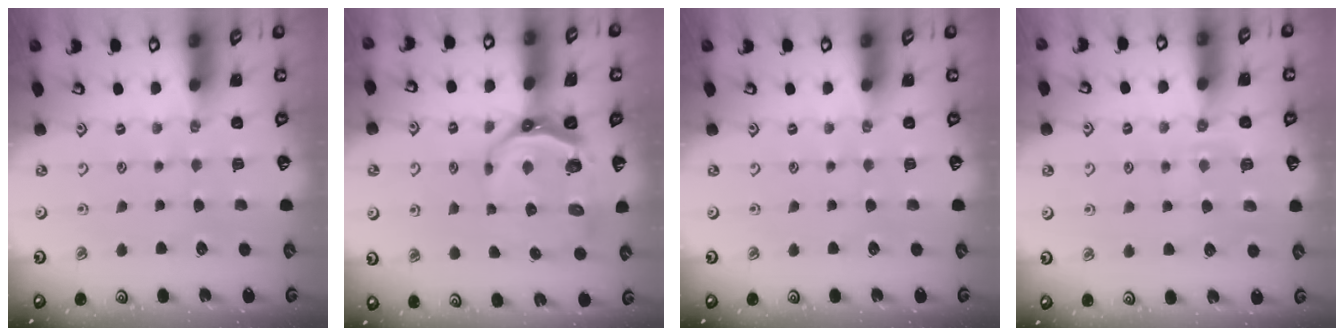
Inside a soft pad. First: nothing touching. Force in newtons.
{"total": 8.6, "press": 7.8, "slide": 3.5}
{"total": 0.0}
{"total": 6.4, "press": 6.3, "slide": 1.0}